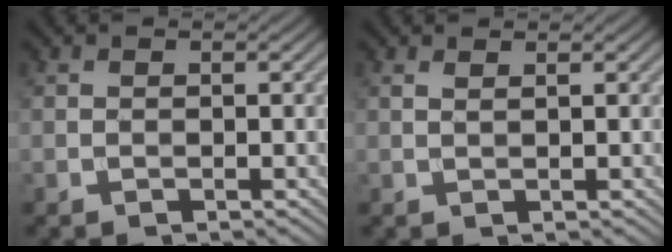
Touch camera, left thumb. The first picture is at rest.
{"total": 0.9, "force": [0.7, 0.0, 0.6], "torque": [-0.014, 0.002, 0.012]}